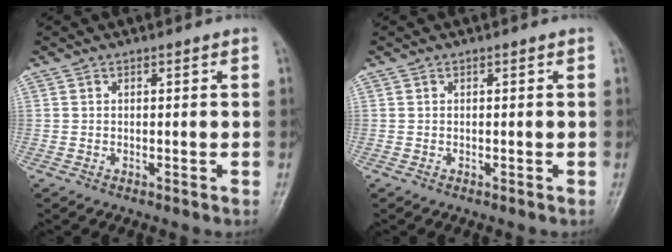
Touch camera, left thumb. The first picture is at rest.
{"total": 0.0}